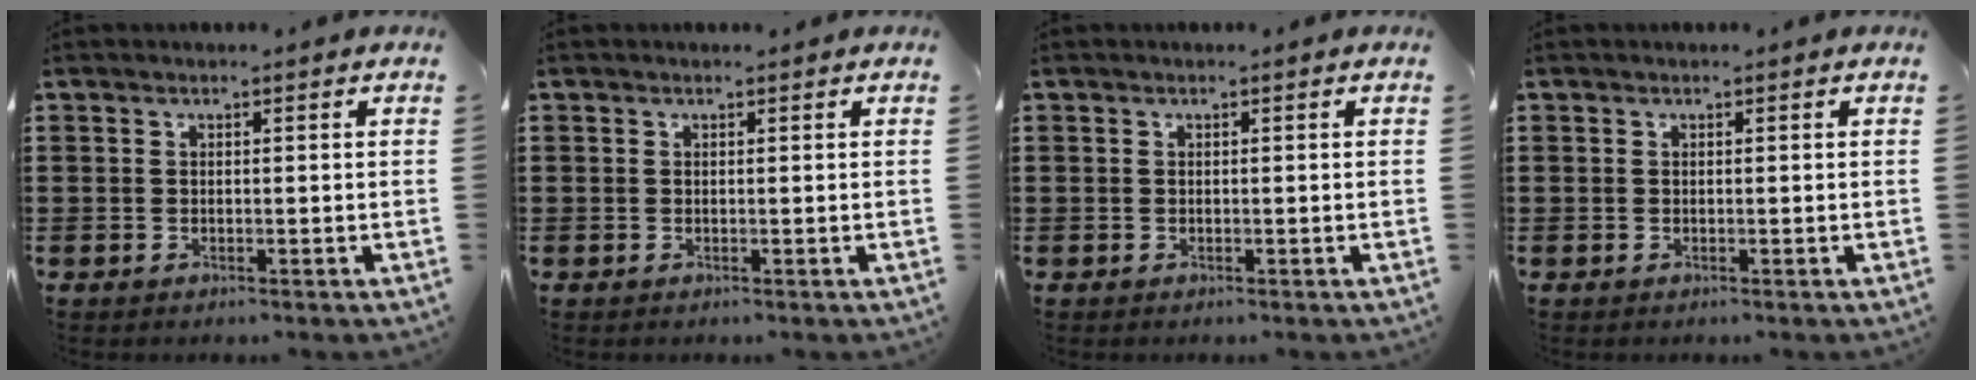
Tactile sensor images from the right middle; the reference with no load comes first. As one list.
[{"total": 0.0}, {"total": 0.0}, {"total": 0.0}]